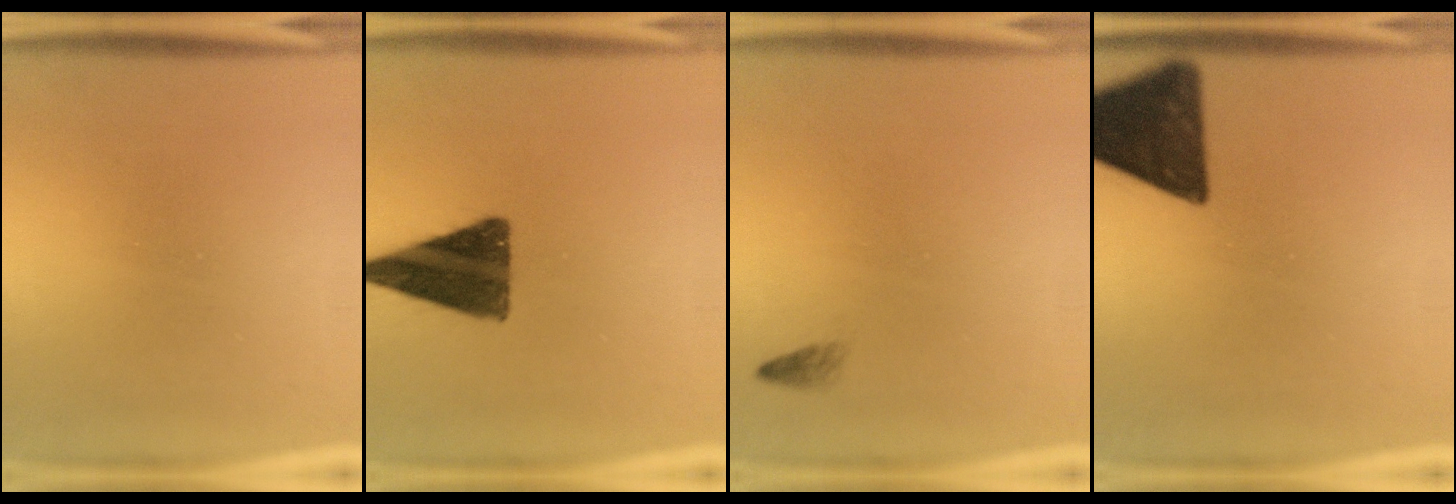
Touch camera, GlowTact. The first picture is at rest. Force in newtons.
{"total": 14.2}
{"total": 0.8}
{"total": 13.8}